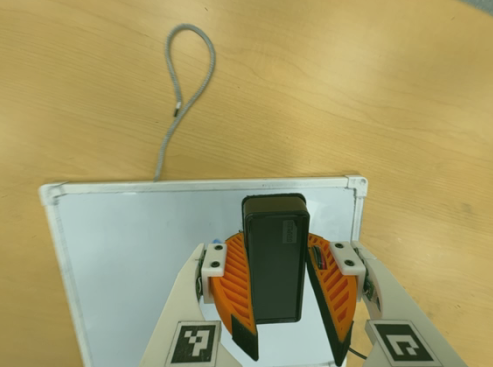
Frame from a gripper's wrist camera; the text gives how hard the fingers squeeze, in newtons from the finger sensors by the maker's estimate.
{"total": 9.5, "left": 10.7, "right": 8.4}